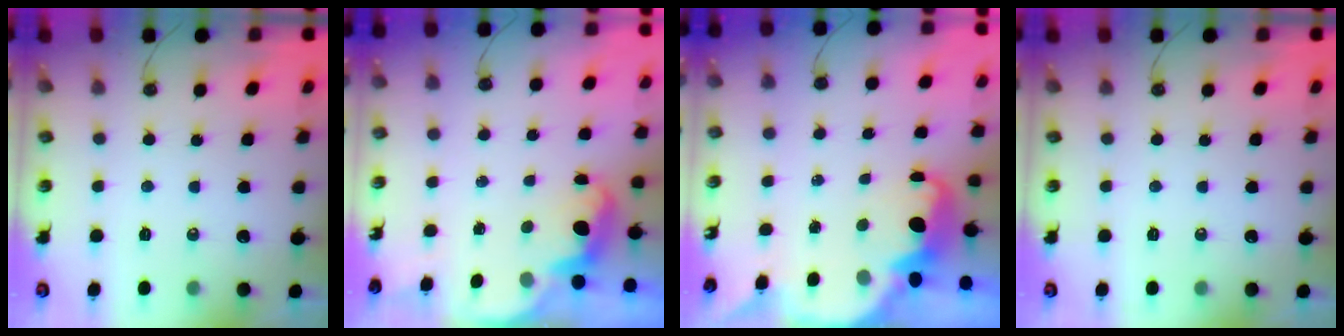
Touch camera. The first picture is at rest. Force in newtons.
{"total": 2.3, "press": 2.2, "slide": 0.6}
{"total": 3.8, "press": 3.8, "slide": 0.4}
{"total": 0.0}